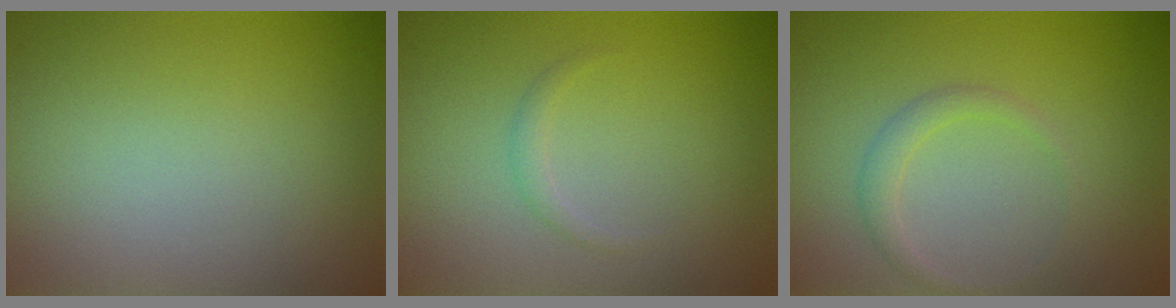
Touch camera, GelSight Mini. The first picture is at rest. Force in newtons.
{"total": 0.8, "press": 0.8, "slide": 0.0}
{"total": 1.3, "press": 1.3, "slide": 0.0}